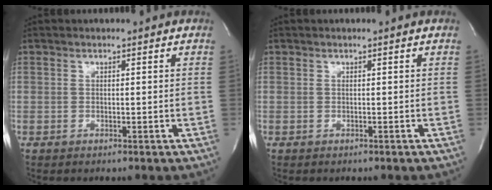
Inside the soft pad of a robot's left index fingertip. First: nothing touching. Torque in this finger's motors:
{"motor_torque": [0.07, 0.01, -0.03, -0.01]}